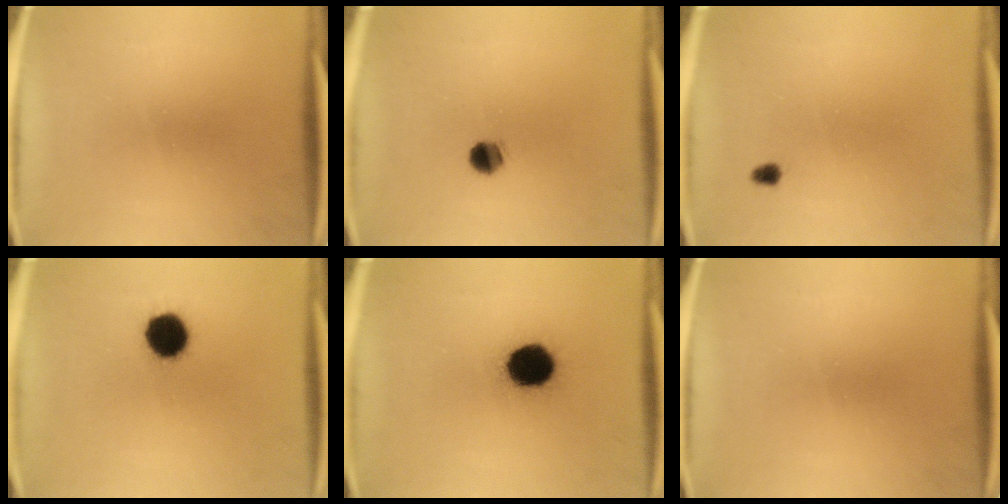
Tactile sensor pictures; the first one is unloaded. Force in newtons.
{"total": 4.0}
{"total": 1.5}
{"total": 10.5}
{"total": 13.9}
{"total": 0.0}